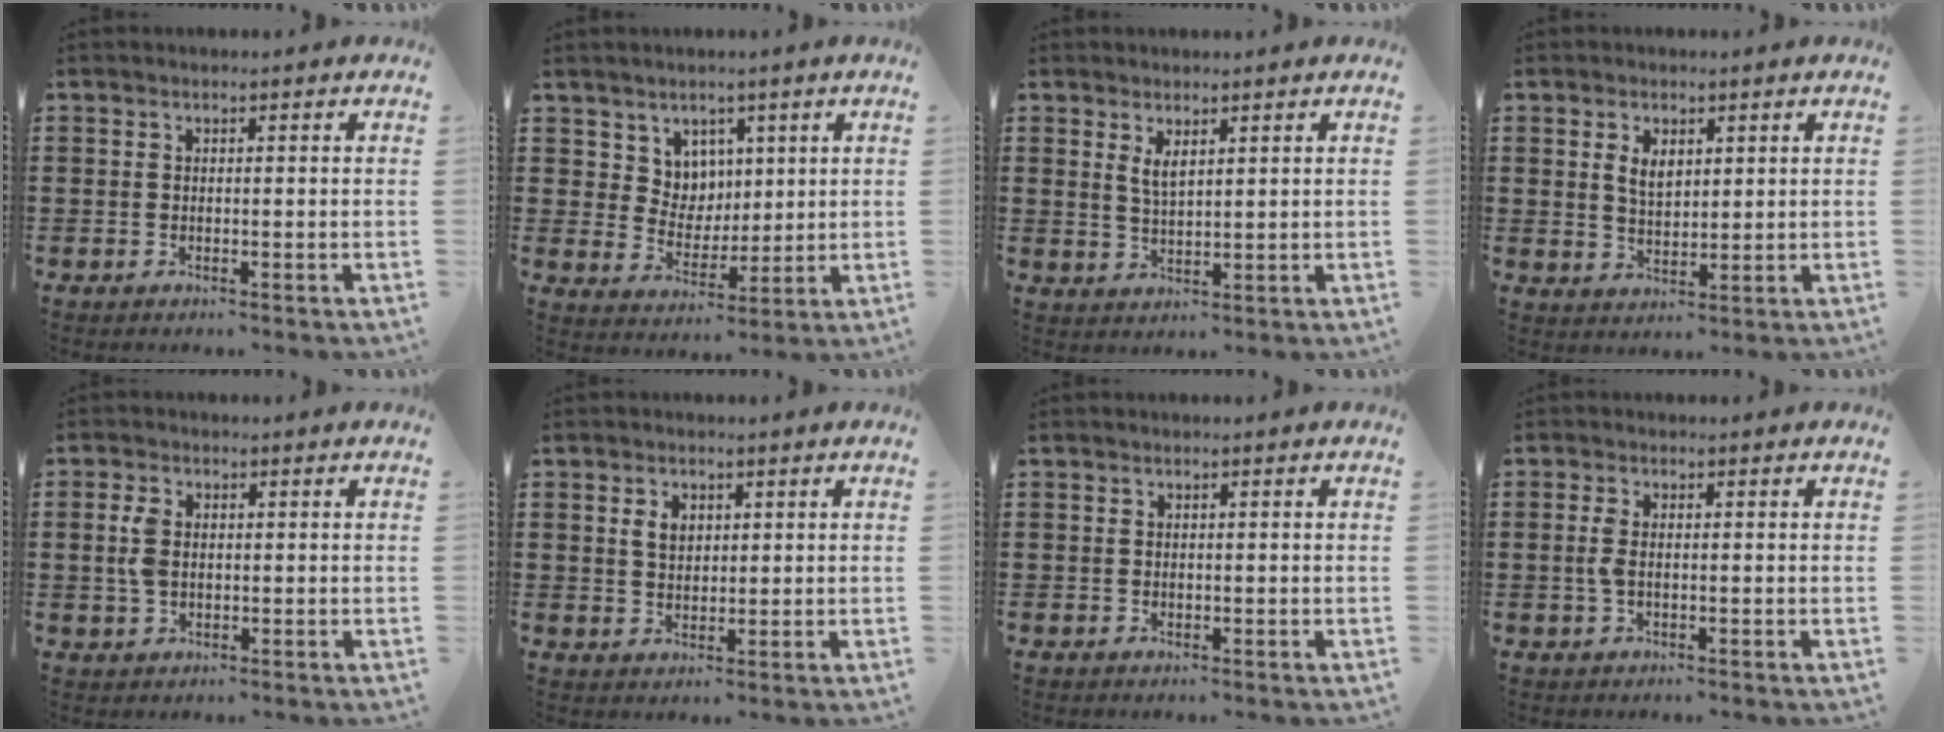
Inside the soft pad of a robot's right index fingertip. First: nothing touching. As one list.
[{"total": 5.8, "force": [3.3, 4.7, 0.3], "torque": [-0.037, 0.001, 0.063]}, {"total": 2.5, "force": [1.5, 0.8, 1.8], "torque": [-0.038, 0.003, 0.026]}, {"total": 3.2, "force": [1.4, 1.9, 2.1], "torque": [-0.040, 0.004, 0.023]}, {"total": 3.7, "force": [0.4, 2.3, 2.8], "torque": [-0.075, 0.003, 0.002]}, {"total": 2.8, "force": [1.0, 2.0, 1.7], "torque": [-0.041, 0.008, 0.018]}, {"total": 0.0}, {"total": 2.3, "force": [-0.2, 0.9, 2.1], "torque": [-0.056, -0.005, -0.008]}]